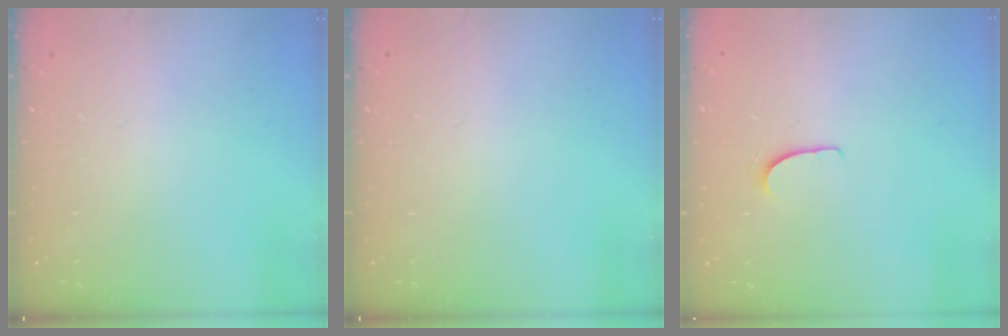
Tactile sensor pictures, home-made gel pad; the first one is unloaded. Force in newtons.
{"total": 0.0}
{"total": 5.1, "press": 5.1, "slide": 0.4}